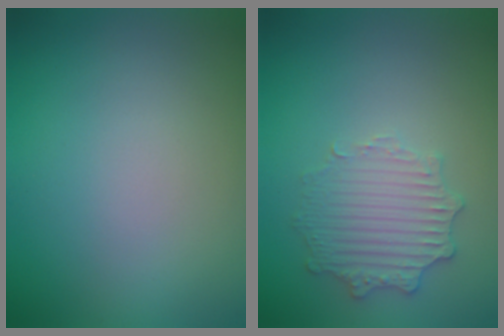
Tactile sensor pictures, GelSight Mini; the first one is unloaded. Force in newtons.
{"total": 2.9, "press": 2.9, "slide": 0.1}